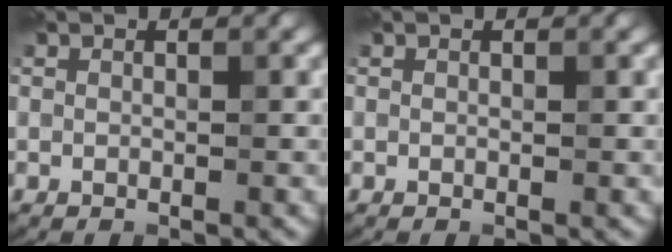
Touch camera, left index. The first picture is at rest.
{"total": 0.0}